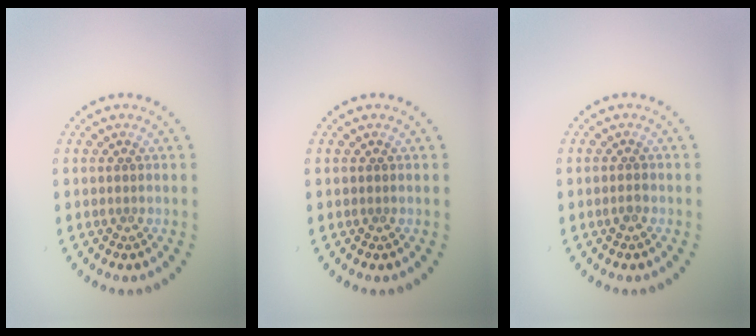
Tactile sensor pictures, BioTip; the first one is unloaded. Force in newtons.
{"total": 0.0}
{"total": 0.8, "press": 0.8, "slide": 0.1}